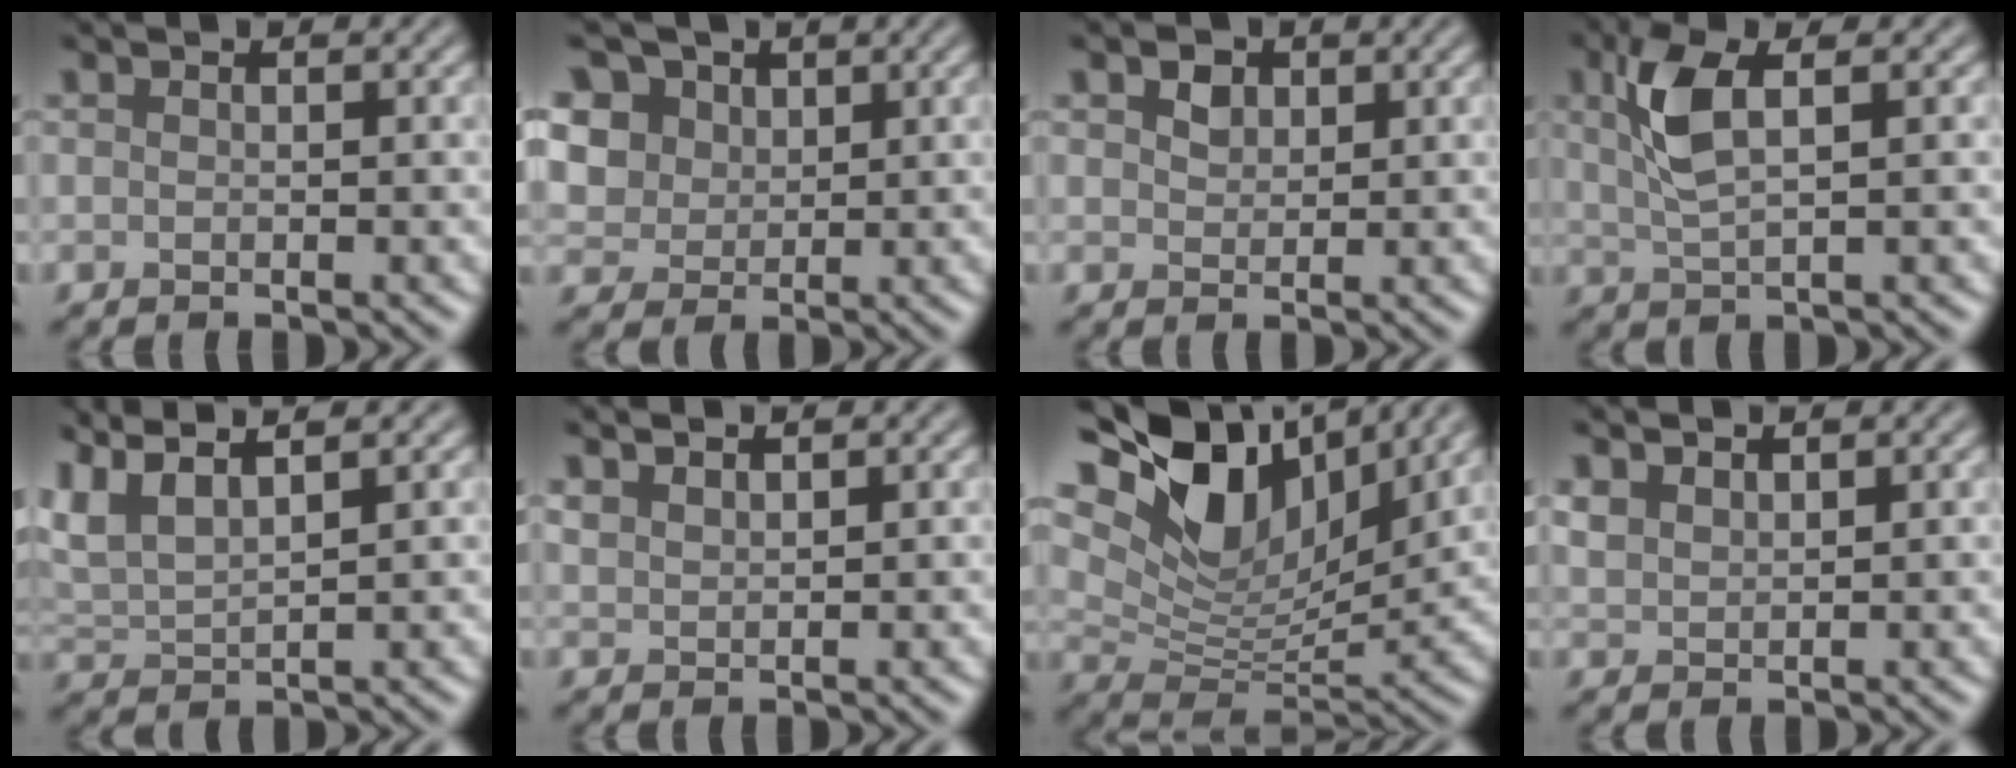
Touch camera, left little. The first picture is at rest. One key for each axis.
{"total": 8.8, "fx": 4.0, "fy": 6.8, "fz": 3.9, "tx": -0.099, "ty": 0.023, "tz": 0.057}
{"total": 1.9, "fx": 0.9, "fy": 1.4, "fz": 0.9, "tx": -0.018, "ty": 0.003, "tz": 0.013}
{"total": 4.3, "fx": 1.5, "fy": 1.5, "fz": 3.7, "tx": -0.088, "ty": 0.005, "tz": 0.031}
{"total": 3.7, "fx": 2.9, "fy": 0.8, "fz": 2.3, "tx": -0.061, "ty": 0.018, "tz": 0.061}
{"total": 1.6, "fx": 1.5, "fy": 0.3, "fz": 0.4, "tx": -0.010, "ty": 0.007, "tz": 0.032}
{"total": 12.8, "fx": 6.9, "fy": 7.1, "fz": 8.2, "tx": -0.167, "ty": 0.020, "tz": 0.118}
{"total": 1.8, "fx": 1.6, "fy": 0.7, "fz": 0.5, "tx": -0.018, "ty": 0.008, "tz": 0.039}